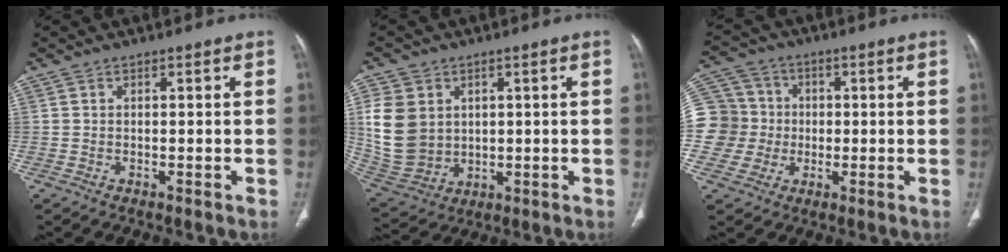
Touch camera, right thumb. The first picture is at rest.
{"total": 12.6, "force": [2.6, 10.2, 6.8], "torque": [-0.128, -0.009, 0.073]}
{"total": 13.1, "force": [-0.6, 12.7, 3.0], "torque": [-0.049, 0.034, -0.007]}